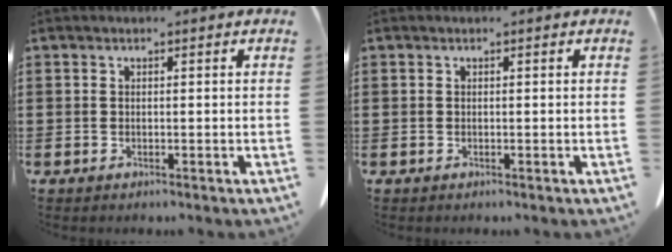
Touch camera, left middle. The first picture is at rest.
{"total": 0.0}